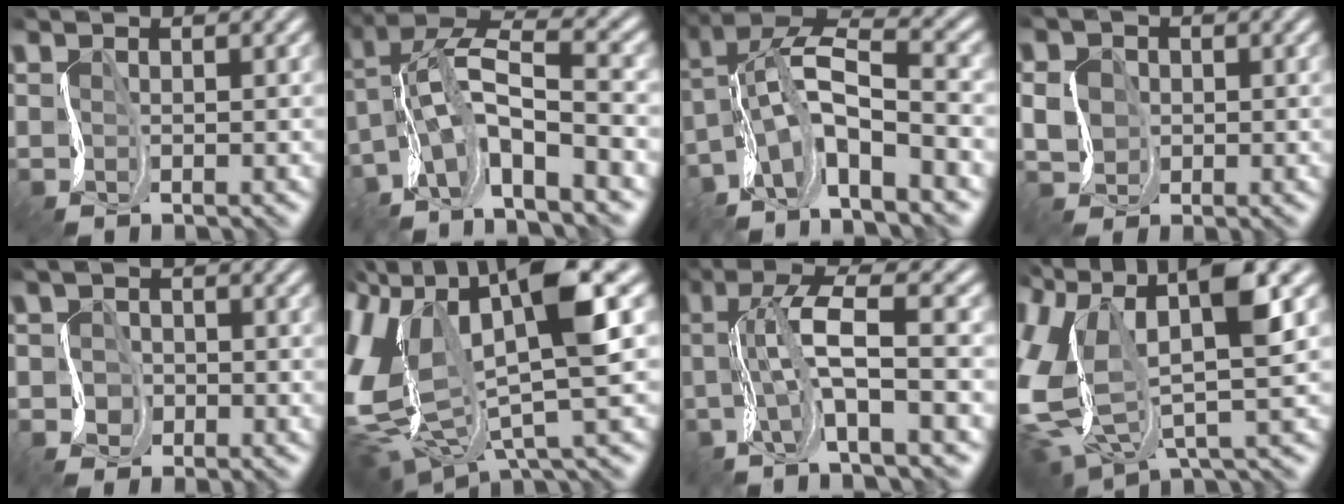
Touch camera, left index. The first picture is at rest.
{"total": 7.5, "force": [-4.9, 1.0, 5.6], "torque": [-0.090, 0.005, -0.096]}
{"total": 7.0, "force": [-4.9, 0.9, 4.9], "torque": [-0.081, 0.001, -0.098]}
{"total": 2.3, "force": [-1.8, 1.3, 0.3], "torque": [-0.010, -0.017, -0.023]}
{"total": 2.3, "force": [-2.2, 0.8, 0.0], "torque": [0.007, -0.018, -0.032]}
{"total": 10.1, "force": [-0.5, 4.7, 9.0], "torque": [-0.185, -0.029, 0.000]}
{"total": 6.0, "force": [-1.4, 0.3, 5.8], "torque": [-0.089, -0.003, -0.031]}
{"total": 11.0, "force": [0.0, 6.0, 9.2], "torque": [-0.209, -0.029, 0.014]}